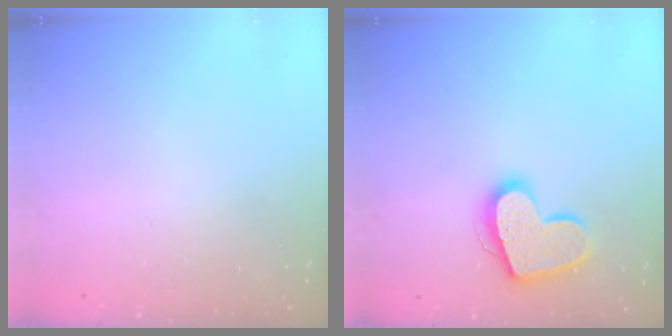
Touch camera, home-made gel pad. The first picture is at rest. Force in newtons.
{"total": 16.5, "press": 16.4, "slide": 1.2}